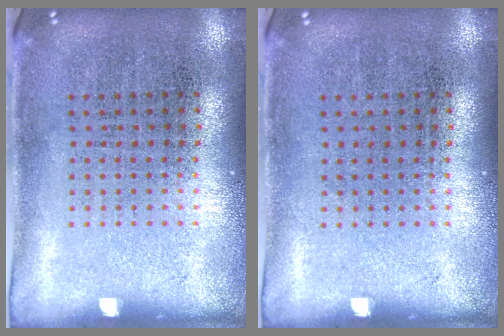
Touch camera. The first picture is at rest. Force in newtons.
{"total": 0.0}